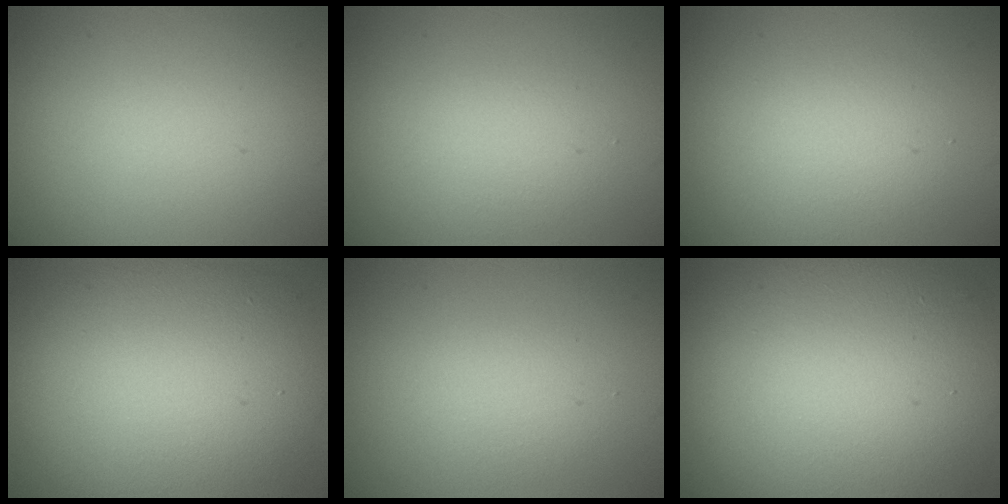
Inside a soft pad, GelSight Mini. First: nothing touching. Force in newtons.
{"total": 1.9, "press": 1.9, "slide": 0.0}
{"total": 3.0, "press": 3.0, "slide": 0.2}
{"total": 12.4, "press": 12.4, "slide": 0.7}
{"total": 2.0, "press": 2.0, "slide": 0.1}
{"total": 17.0, "press": 17.0, "slide": 1.0}